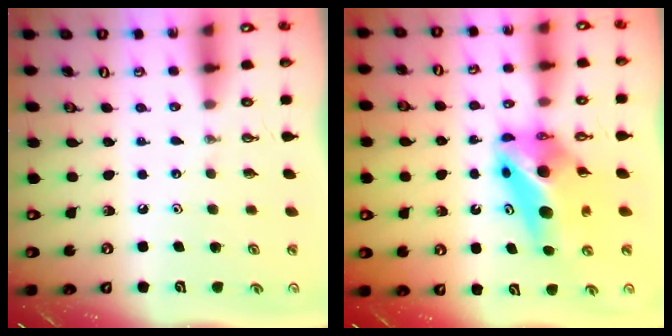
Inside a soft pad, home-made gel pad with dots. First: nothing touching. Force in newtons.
{"total": 9.7, "press": 9.4, "slide": 2.3}